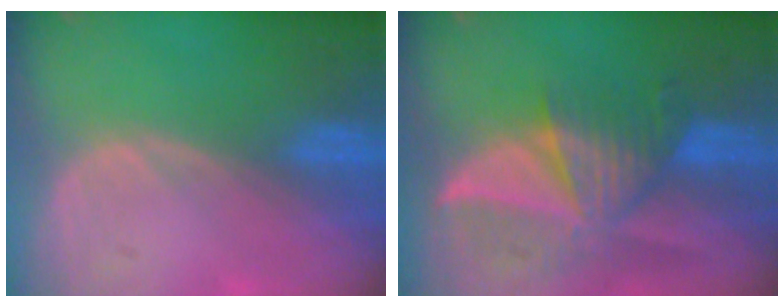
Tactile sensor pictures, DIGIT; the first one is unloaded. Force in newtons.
{"total": 9.5, "press": 8.5, "slide": 4.3}